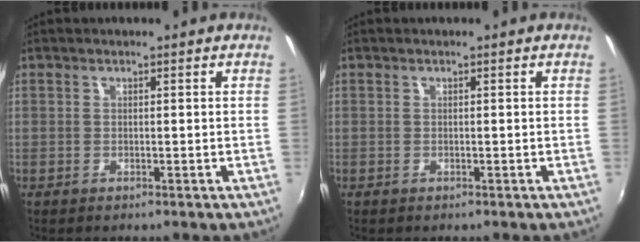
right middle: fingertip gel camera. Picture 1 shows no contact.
{"total": 0.0}